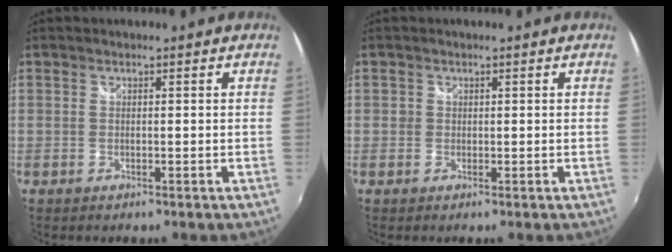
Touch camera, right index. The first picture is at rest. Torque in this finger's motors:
{"motor_torque": [-0.03, -0.01, 0.00, 0.01]}